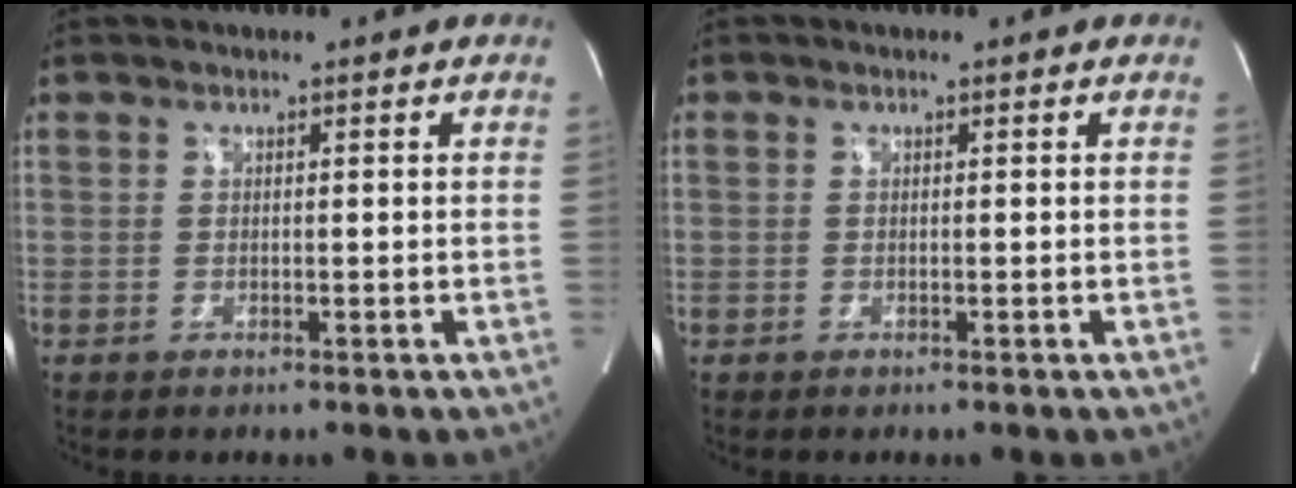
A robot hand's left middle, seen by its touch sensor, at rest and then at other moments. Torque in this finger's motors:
{"motor_torque": [0.02, 0.01, -0.05, 0.00]}